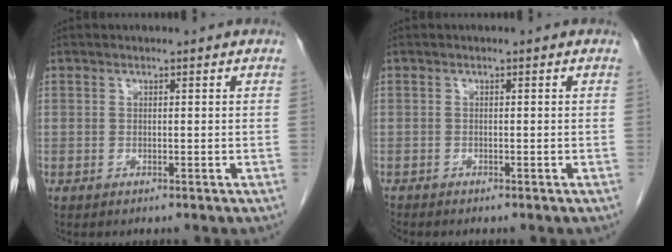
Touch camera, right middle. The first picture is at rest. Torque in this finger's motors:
{"motor_torque": [0.01, 0.00, 0.00, 0.01]}